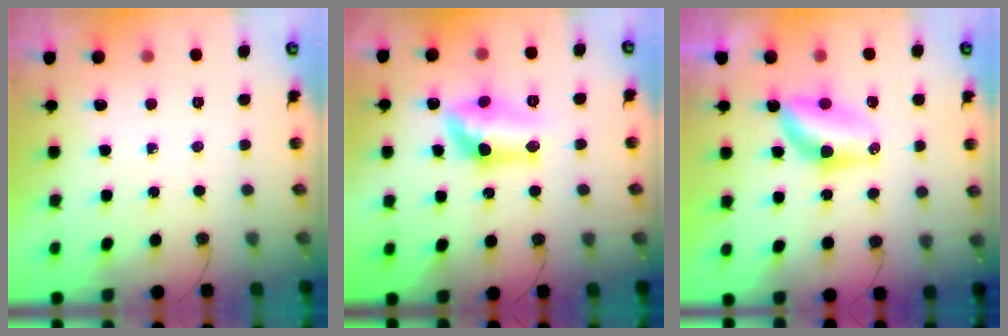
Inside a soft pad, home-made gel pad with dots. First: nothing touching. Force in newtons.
{"total": 12.9, "press": 12.7, "slide": 2.4}
{"total": 6.4, "press": 6.4, "slide": 0.3}